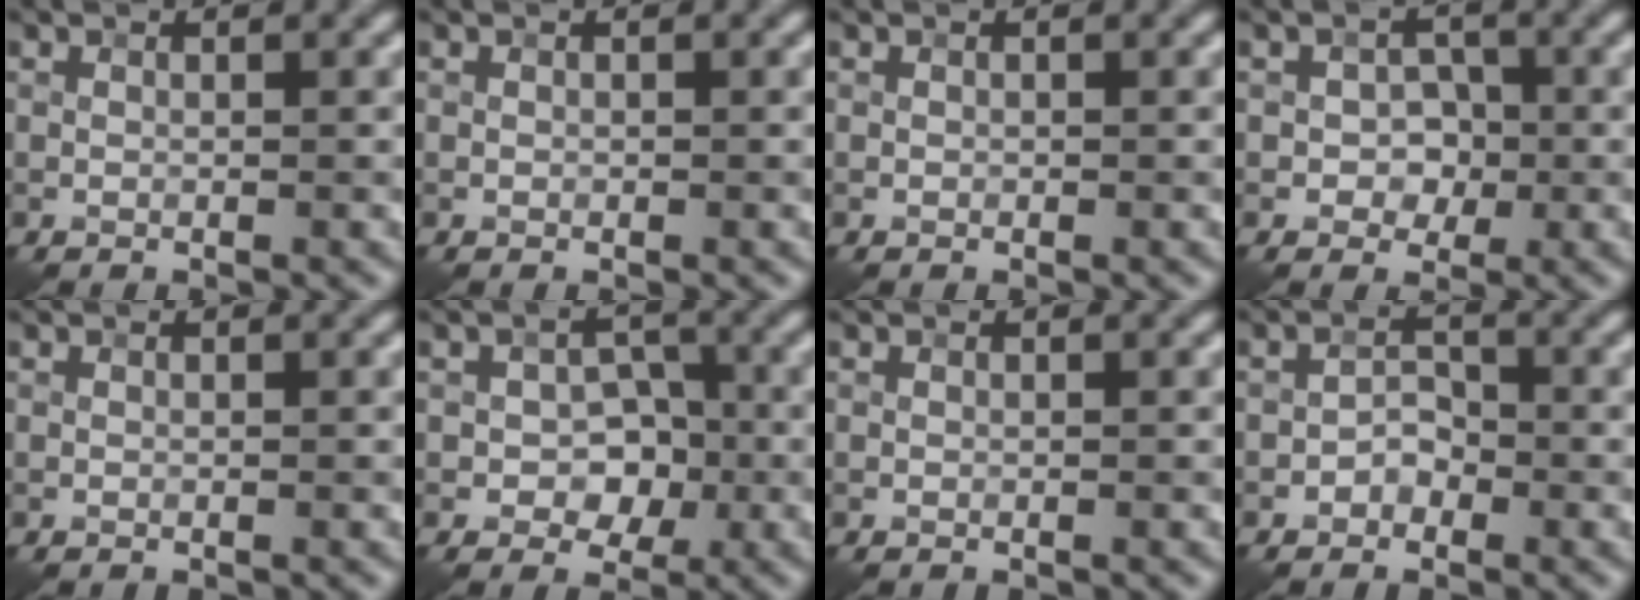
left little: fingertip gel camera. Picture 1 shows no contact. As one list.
[{"total": 0.0}, {"total": 0.0}, {"total": 2.6, "force": [-0.5, 2.2, 1.4], "torque": [-0.013, 0.000, -0.013]}, {"total": 0.0}, {"total": 4.0, "force": [-0.9, 3.0, 2.4], "torque": [-0.023, -0.001, -0.017]}, {"total": 0.0}, {"total": 1.7, "force": [-1.0, 1.2, 0.8], "torque": [-0.010, 0.009, -0.018]}]